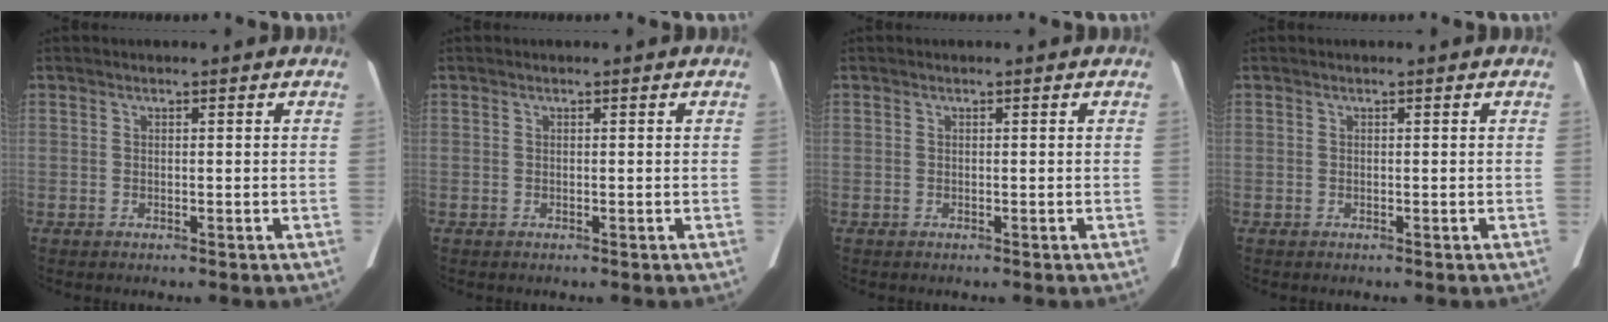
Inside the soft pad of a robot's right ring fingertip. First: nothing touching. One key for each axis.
{"total": 0.0}
{"total": 0.0}
{"total": 0.0}